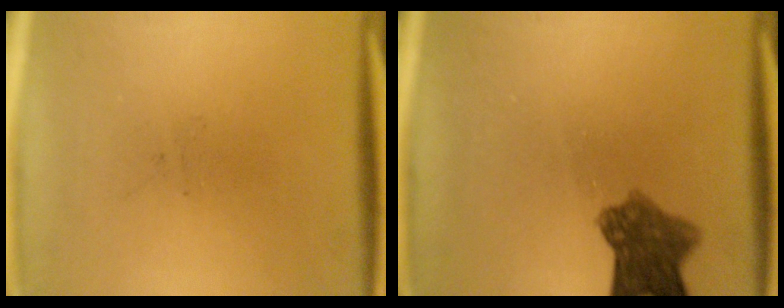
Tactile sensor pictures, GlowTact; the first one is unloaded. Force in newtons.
{"total": 7.2}